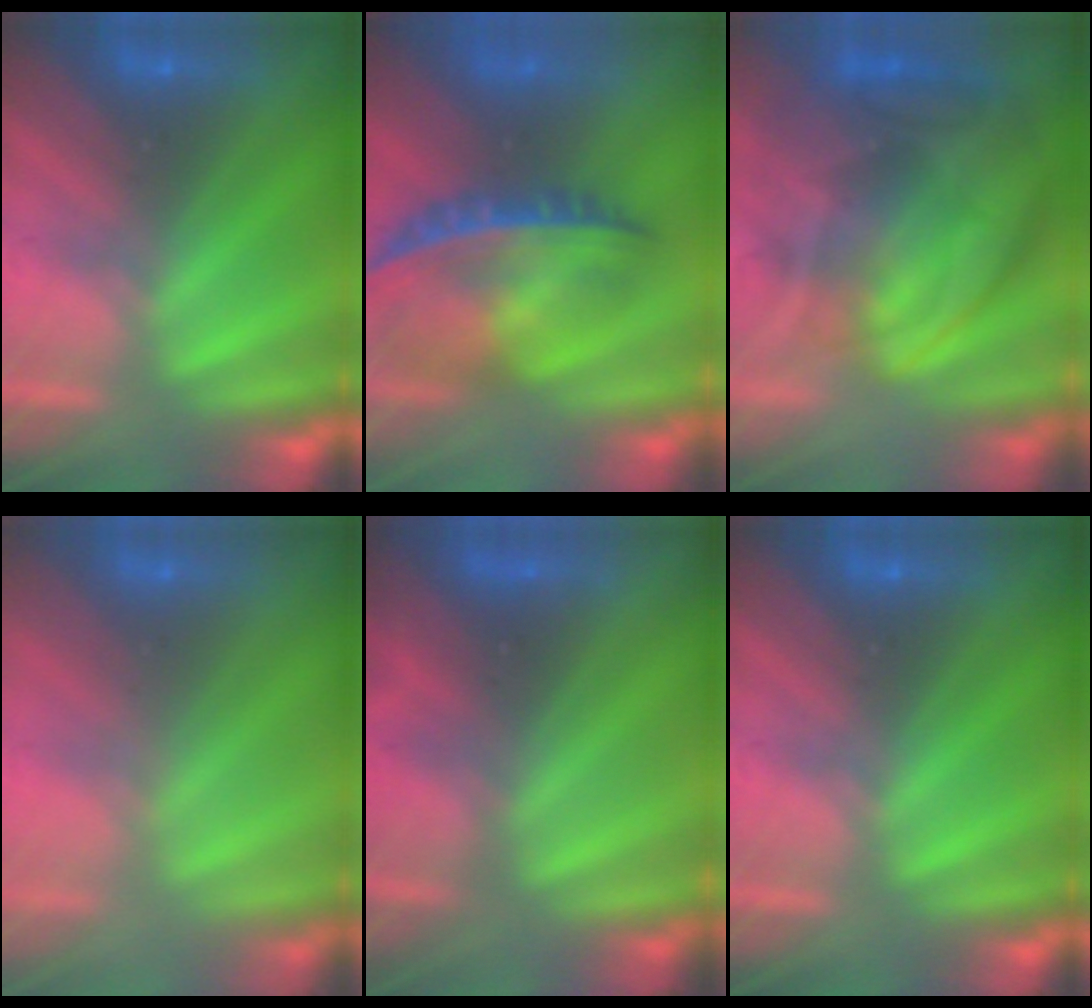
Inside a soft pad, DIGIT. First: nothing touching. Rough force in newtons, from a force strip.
{"total": 9.0}
{"total": 9.3}
{"total": 2.9}
{"total": 5.3}
{"total": 0.0}